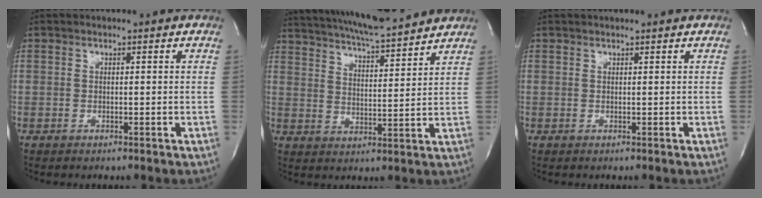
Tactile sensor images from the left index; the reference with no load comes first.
{"total": 16.8, "force": [15.1, 1.7, 7.3], "torque": [-0.131, 0.020, 0.231]}
{"total": 1.3, "force": [1.2, 0.1, 0.5], "torque": [-0.008, 0.012, 0.021]}